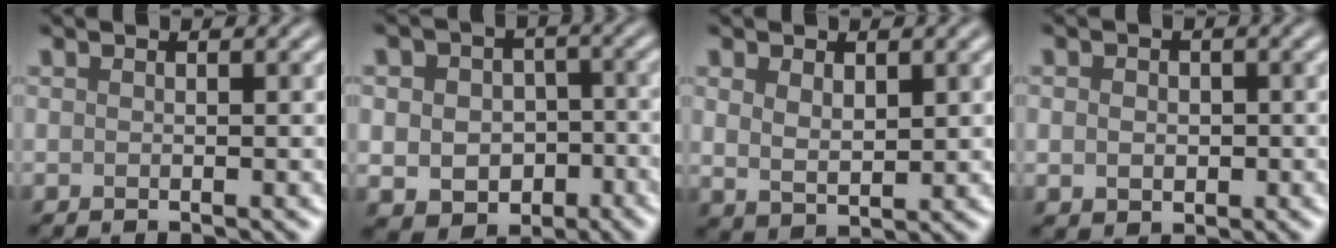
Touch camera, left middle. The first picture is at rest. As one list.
[{"total": 6.3, "force": [-1.1, 5.1, 3.7], "torque": [-0.048, -0.008, -0.023]}, {"total": 2.8, "force": [1.1, 1.7, 1.9], "torque": [-0.041, -0.006, 0.026]}, {"total": 2.1, "force": [0.0, 1.8, 1.1], "torque": [-0.011, 0.001, -0.004]}]